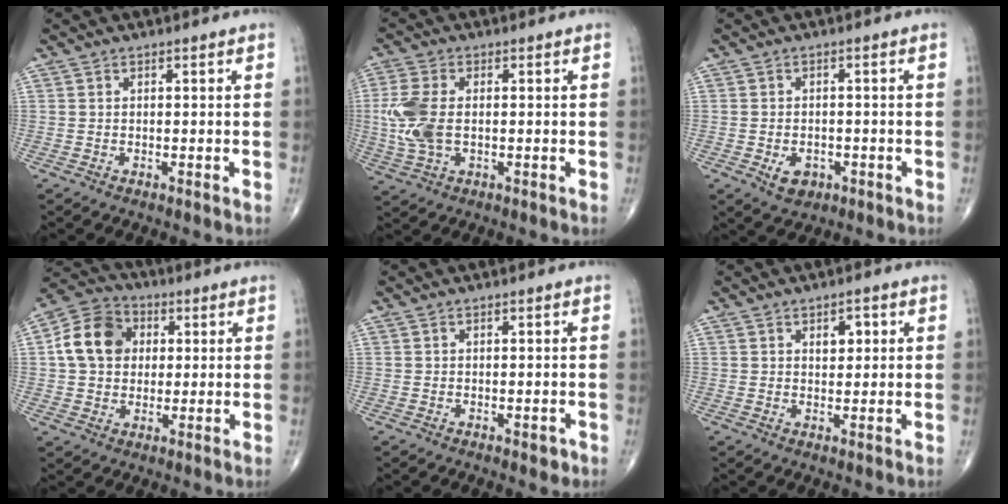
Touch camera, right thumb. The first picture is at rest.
{"total": 9.0, "force": [-0.2, 5.2, 7.3], "torque": [-0.182, 0.001, -0.004]}
{"total": 4.1, "force": [-1.6, 2.9, 2.4], "torque": [-0.028, 0.005, -0.016]}
{"total": 11.8, "force": [1.9, 9.5, 6.7], "torque": [-0.103, 0.012, 0.023]}
{"total": 1.3, "force": [-0.6, 0.8, 0.9], "torque": [-0.007, -0.001, -0.007]}
{"total": 3.1, "force": [1.1, 1.9, 2.1], "torque": [-0.016, -0.004, 0.014]}